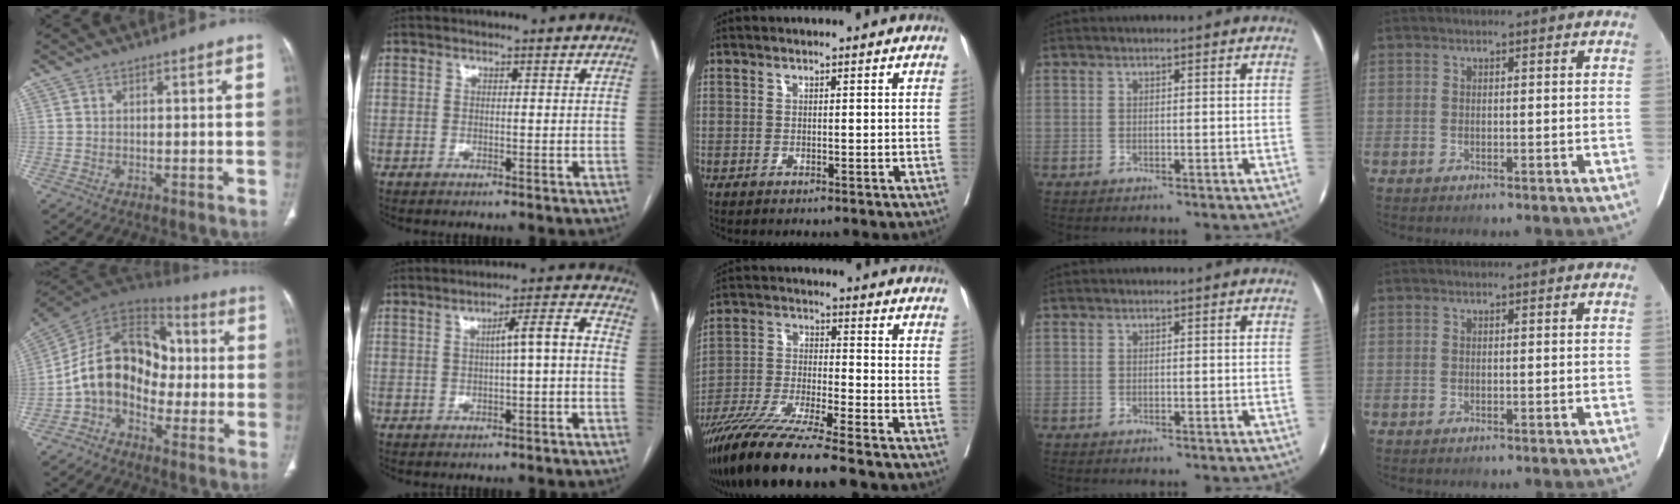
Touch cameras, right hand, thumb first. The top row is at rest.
{"thumb": {"total": 15.8, "force": [-2.5, 11.5, 10.5], "torque": [-0.147, 0.057, -0.056]}, "index": {"total": 5.3, "force": [-0.2, 0.4, 5.3], "torque": [-0.075, 0.019, -0.003]}, "middle": {"total": 13.9, "force": [-11.1, -0.7, 8.3], "torque": [-0.164, -0.039, -0.200]}}